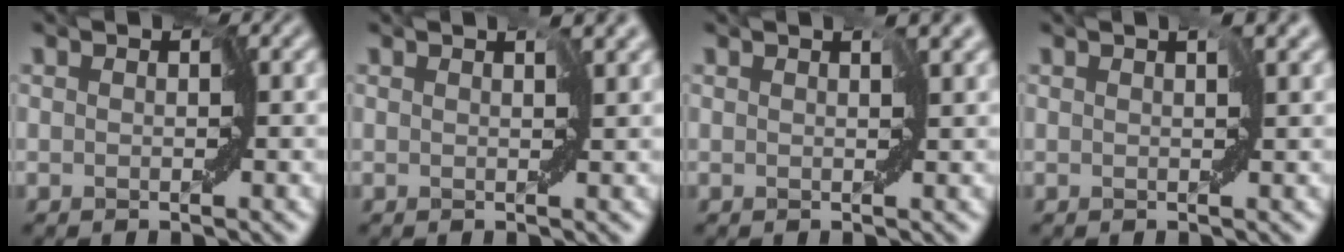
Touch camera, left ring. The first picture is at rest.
{"total": 1.9, "force": [1.0, 0.6, 1.5], "torque": [-0.023, 0.004, 0.018]}
{"total": 2.0, "force": [1.0, 0.7, 1.7], "torque": [-0.025, 0.005, 0.018]}
{"total": 1.7, "force": [0.9, 0.4, 1.4], "torque": [-0.024, 0.006, 0.017]}